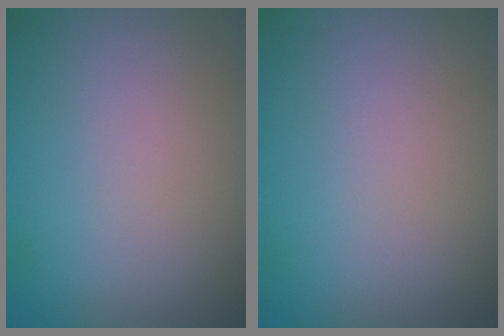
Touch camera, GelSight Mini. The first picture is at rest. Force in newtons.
{"total": 0.0}